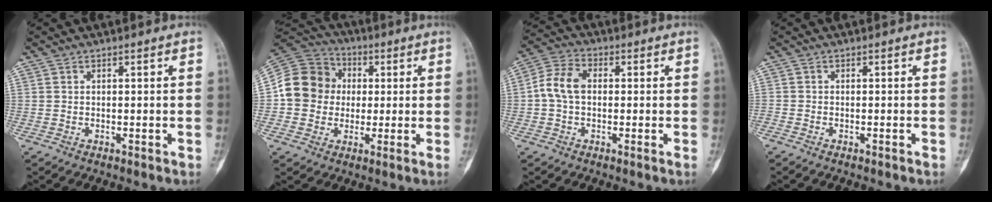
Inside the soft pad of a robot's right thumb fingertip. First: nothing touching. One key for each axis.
{"total": 13.5, "fx": 0.4, "fy": 12.2, "fz": 5.9, "tx": -0.092, "ty": 0.029, "tz": 0.001}
{"total": 6.9, "fx": -0.1, "fy": 4.4, "fz": 5.3, "tx": -0.104, "ty": 0.019, "tz": -0.013}
{"total": 0.6, "fx": -0.6, "fy": 0.1, "fz": 0.2, "tx": -0.005, "ty": 0.003, "tz": -0.011}